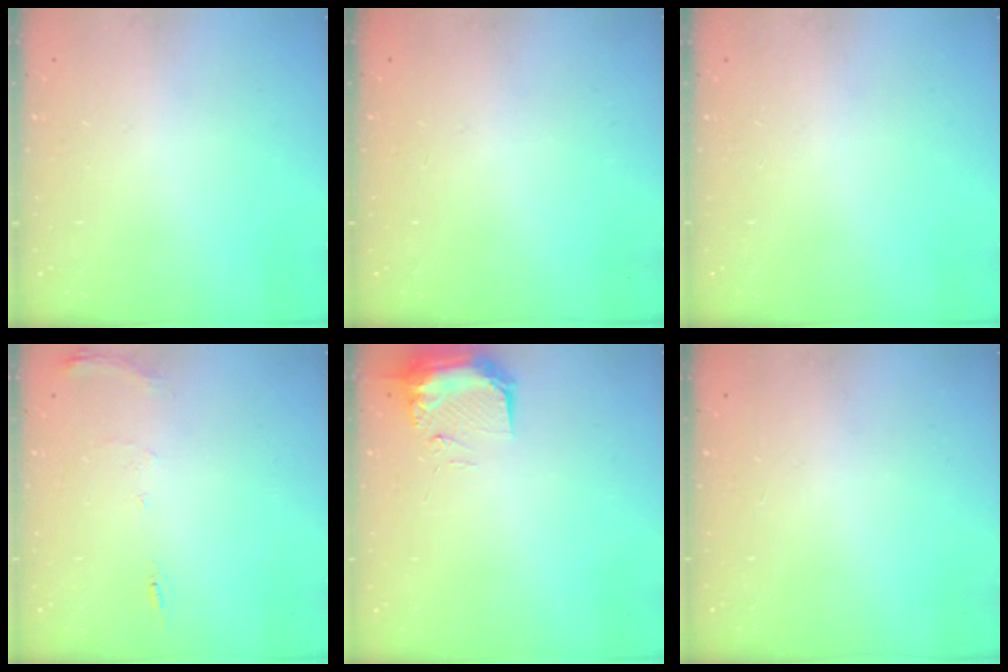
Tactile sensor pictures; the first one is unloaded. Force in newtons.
{"total": 0.0}
{"total": 0.0}
{"total": 7.4, "press": 7.4, "slide": 0.8}
{"total": 9.2, "press": 9.0, "slide": 1.5}
{"total": 0.0}